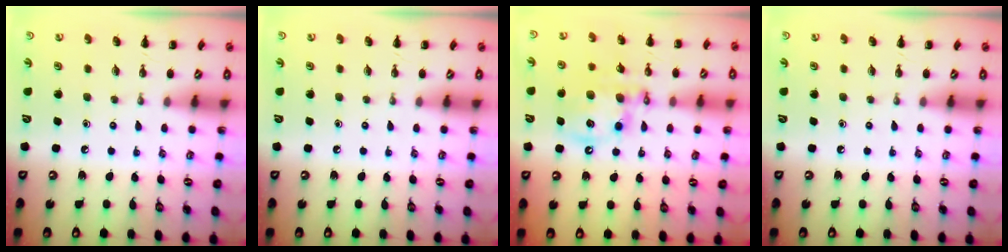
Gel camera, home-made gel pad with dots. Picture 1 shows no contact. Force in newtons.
{"total": 0.0}
{"total": 12.8, "press": 12.5, "slide": 3.0}
{"total": 0.0}